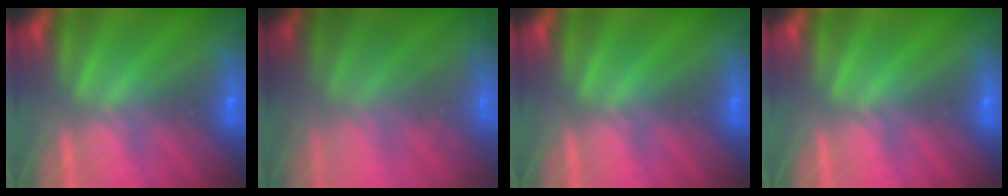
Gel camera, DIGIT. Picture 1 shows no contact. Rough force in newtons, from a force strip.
{"total": 7.1}
{"total": 0.0}
{"total": 0.0}